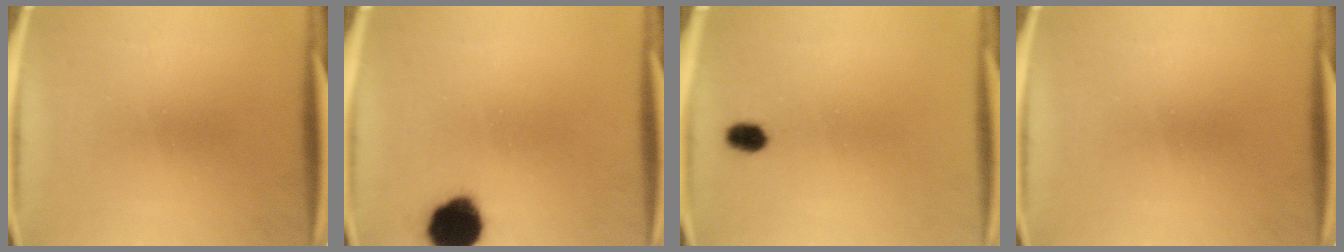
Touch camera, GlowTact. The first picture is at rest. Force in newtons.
{"total": 11.4}
{"total": 2.7}
{"total": 0.0}